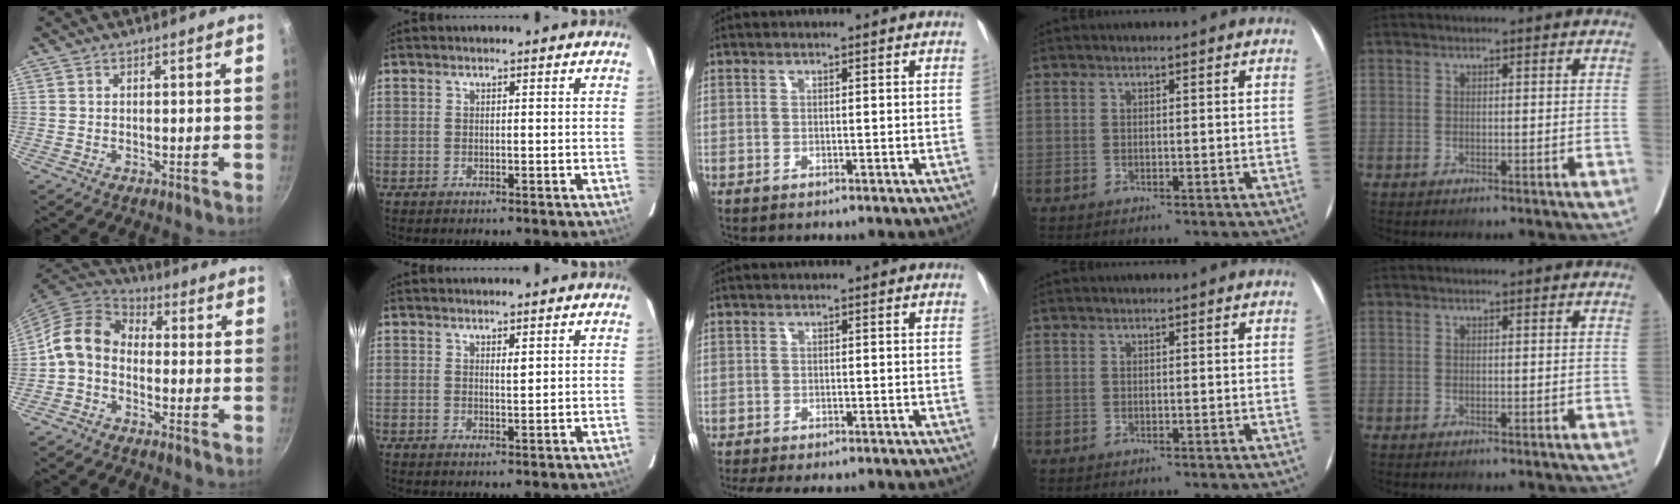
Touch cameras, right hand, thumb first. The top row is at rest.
{"thumb": {"total": 9.7, "force": [-1.7, 7.4, 6.0], "torque": [-0.106, 0.038, -0.051]}, "index": {"total": 1.0, "force": [0.6, 0.2, 0.9], "torque": [-0.019, -0.004, 0.009]}, "middle": {"total": 6.8, "force": [-5.9, 2.2, 2.6], "torque": [-0.027, -0.006, -0.084]}}